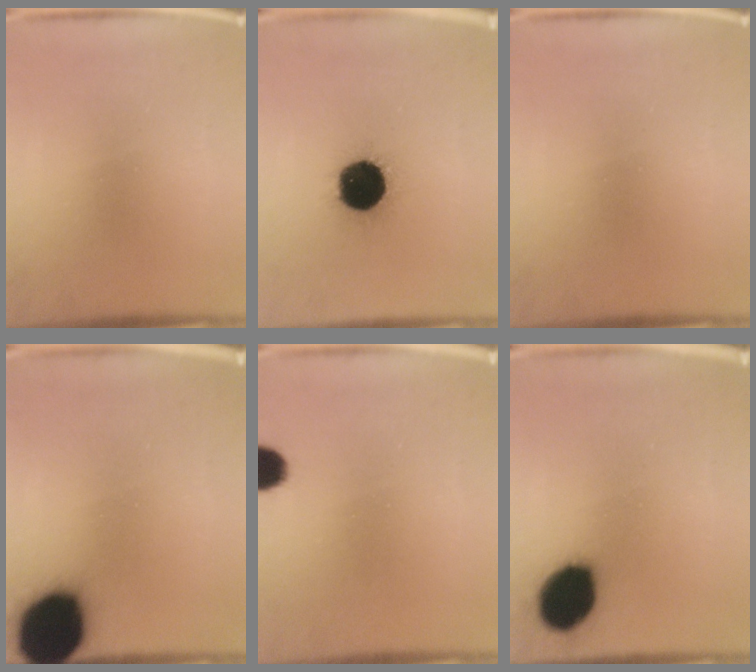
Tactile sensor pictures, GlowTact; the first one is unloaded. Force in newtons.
{"total": 18.7}
{"total": 0.0}
{"total": 18.8}
{"total": 5.5}
{"total": 13.7}